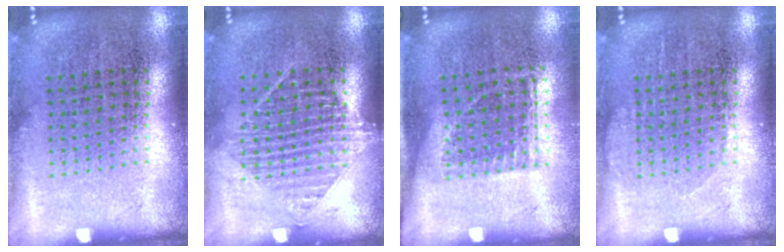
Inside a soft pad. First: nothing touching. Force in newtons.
{"total": 1.0, "press": 1.0, "slide": 0.4}
{"total": 1.2, "press": 0.9, "slide": 0.7}
{"total": 0.7, "press": 0.7, "slide": 0.2}